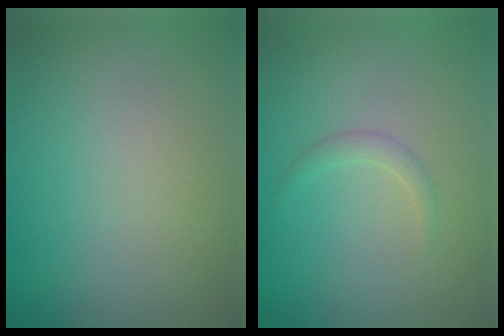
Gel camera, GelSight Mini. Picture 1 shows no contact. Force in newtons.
{"total": 1.1, "press": 1.1, "slide": 0.1}